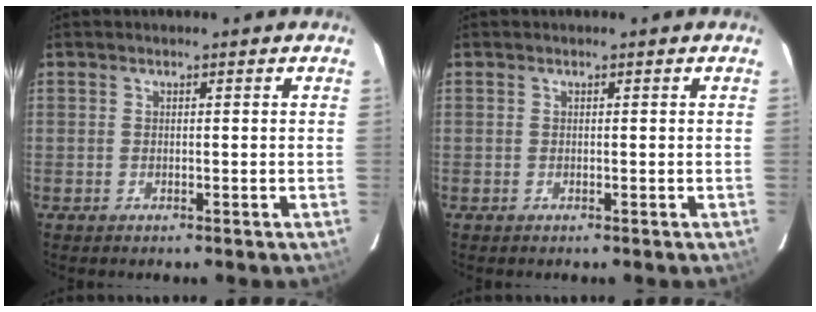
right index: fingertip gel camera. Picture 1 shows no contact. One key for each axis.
{"total": 0.0}